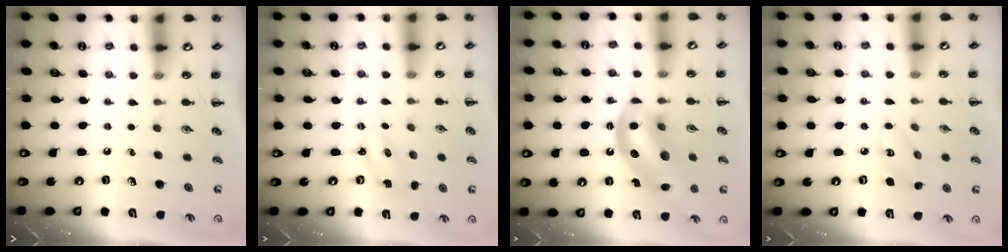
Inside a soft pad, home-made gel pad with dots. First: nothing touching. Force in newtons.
{"total": 2.0, "press": 1.9, "slide": 0.6}
{"total": 14.7, "press": 14.1, "slide": 4.0}
{"total": 3.7, "press": 3.6, "slide": 0.6}